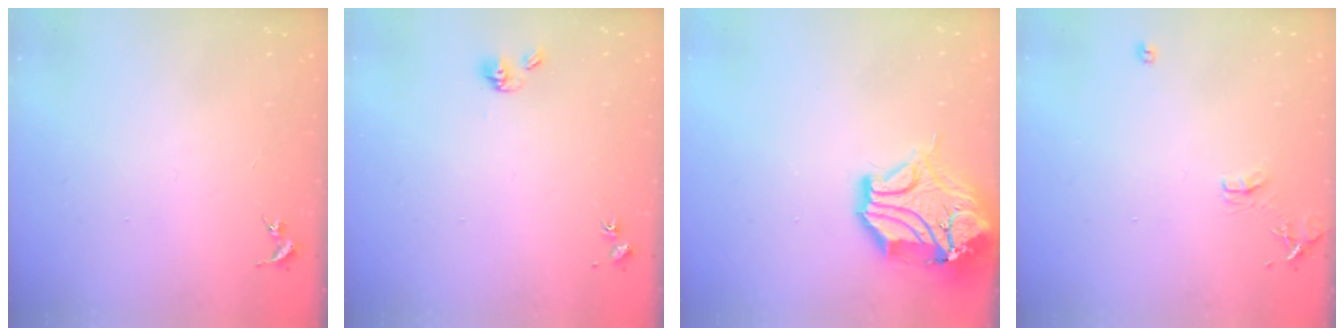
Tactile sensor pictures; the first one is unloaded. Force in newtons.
{"total": 6.0, "press": 5.6, "slide": 2.1}
{"total": 16.8, "press": 16.6, "slide": 2.4}
{"total": 8.6, "press": 8.6, "slide": 0.8}